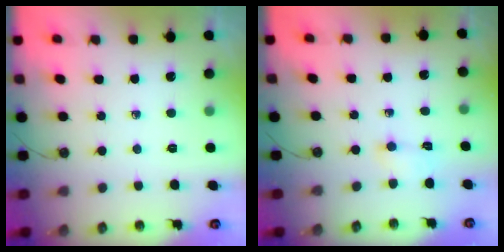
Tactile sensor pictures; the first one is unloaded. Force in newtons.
{"total": 2.4, "press": 2.3, "slide": 0.7}